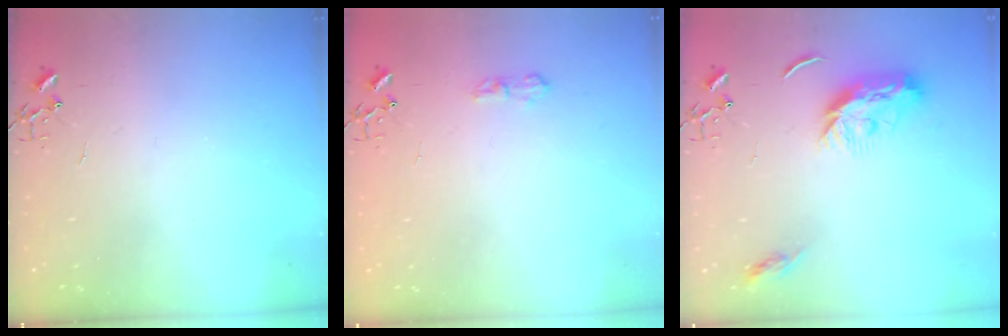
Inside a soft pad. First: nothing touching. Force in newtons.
{"total": 7.7, "press": 7.7, "slide": 0.7}
{"total": 9.6, "press": 9.6, "slide": 0.0}